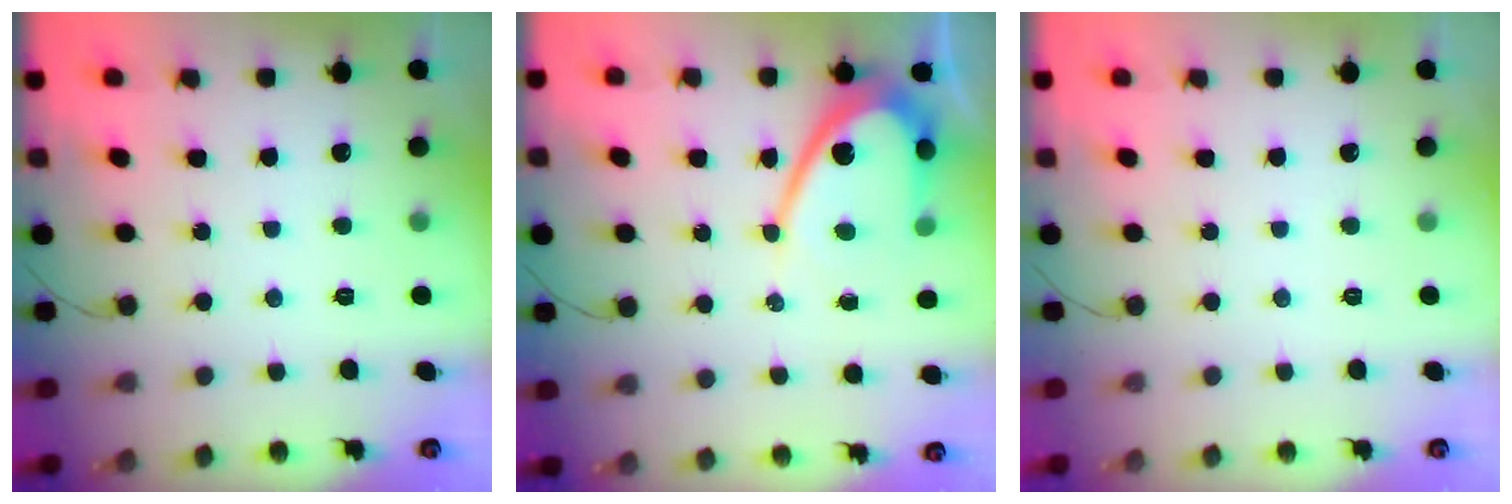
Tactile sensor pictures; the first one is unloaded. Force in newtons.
{"total": 11.8, "press": 11.7, "slide": 1.0}
{"total": 0.0}